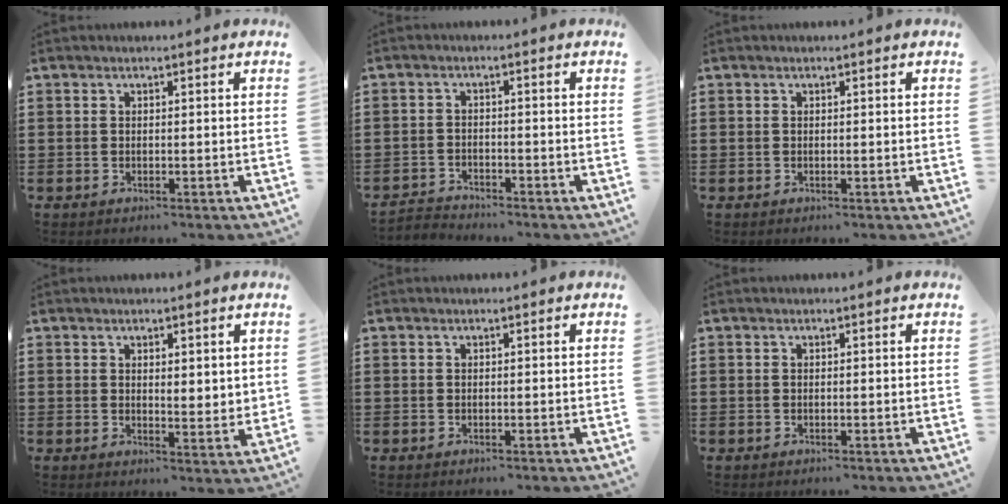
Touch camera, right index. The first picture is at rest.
{"total": 2.2, "force": [-2.2, 0.2, -0.3], "torque": [-0.004, 0.001, -0.048]}
{"total": 0.0}
{"total": 2.3, "force": [1.7, 1.1, 1.2], "torque": [-0.019, 0.007, 0.029]}
{"total": 0.0}
{"total": 0.0}